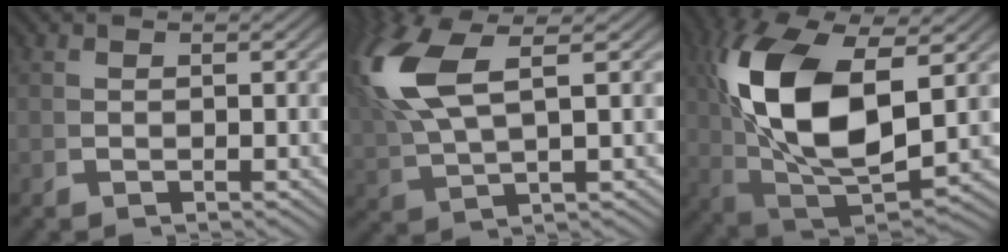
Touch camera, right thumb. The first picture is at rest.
{"total": 7.7, "force": [2.5, 3.8, 6.1], "torque": [-0.145, -0.002, 0.056]}
{"total": 16.0, "force": [0.8, 9.3, 13.0], "torque": [-0.303, -0.058, 0.053]}